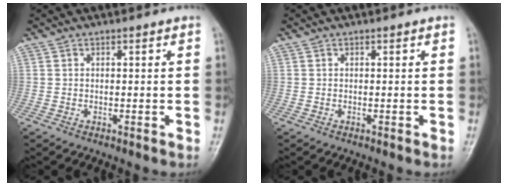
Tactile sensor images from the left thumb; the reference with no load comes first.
{"total": 0.0}